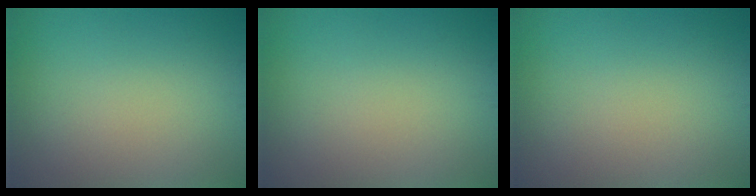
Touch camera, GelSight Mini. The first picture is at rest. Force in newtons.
{"total": 0.0}
{"total": 0.0}